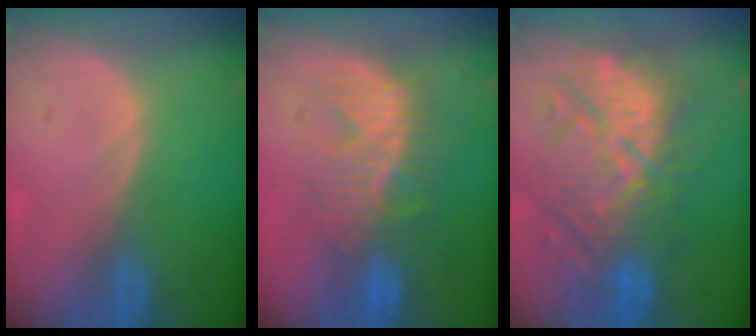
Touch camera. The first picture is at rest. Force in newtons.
{"total": 8.5, "press": 8.3, "slide": 1.7}
{"total": 11.5, "press": 11.3, "slide": 2.5}